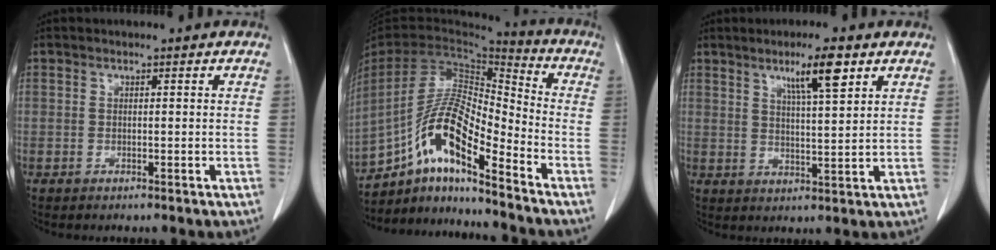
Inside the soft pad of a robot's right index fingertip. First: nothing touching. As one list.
[{"total": 15.0, "force": [-9.1, 2.8, 11.6], "torque": [-0.227, 0.014, -0.163]}, {"total": 6.9, "force": [4.0, 0.4, 5.6], "torque": [-0.098, -0.001, 0.068]}]